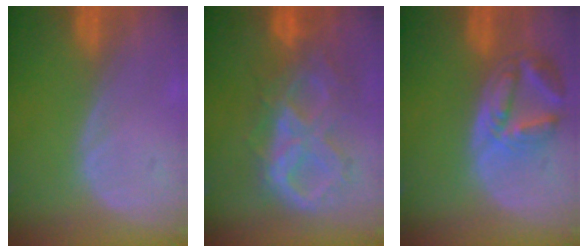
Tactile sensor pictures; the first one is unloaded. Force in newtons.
{"total": 10.6, "press": 9.0, "slide": 5.6}
{"total": 7.9, "press": 7.0, "slide": 3.6}